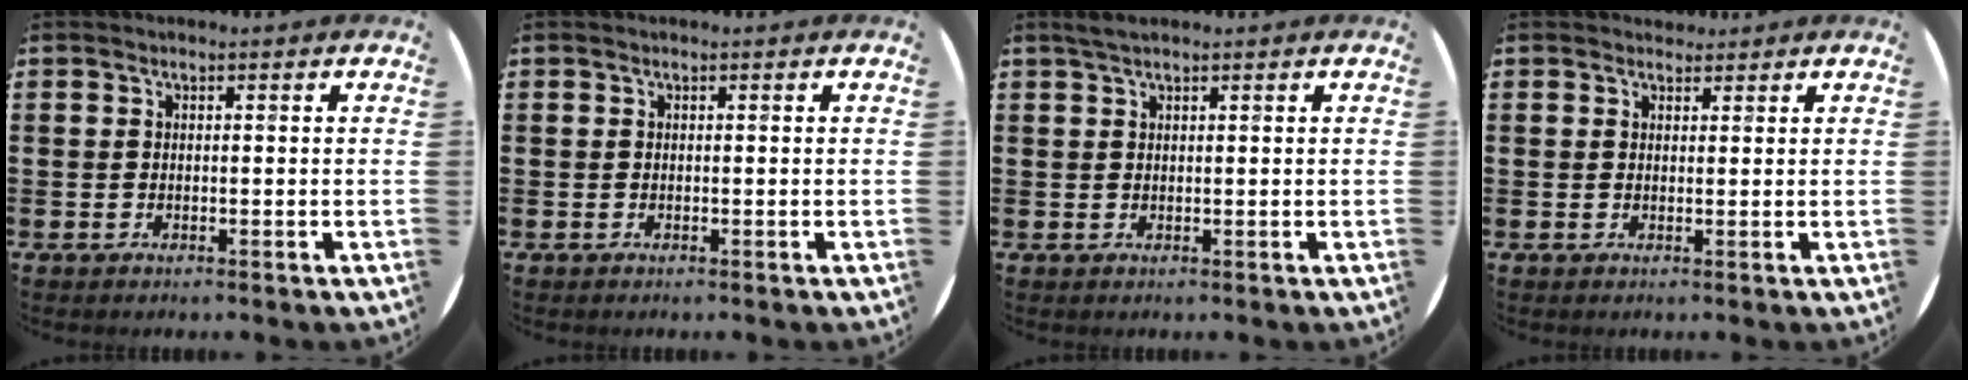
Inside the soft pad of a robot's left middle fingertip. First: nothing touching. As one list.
[{"total": 0.0}, {"total": 1.3, "force": [1.1, 0.2, 0.7], "torque": [-0.015, 0.003, 0.019]}, {"total": 1.3, "force": [1.2, 0.4, -0.1], "torque": [0.009, 0.000, 0.022]}]